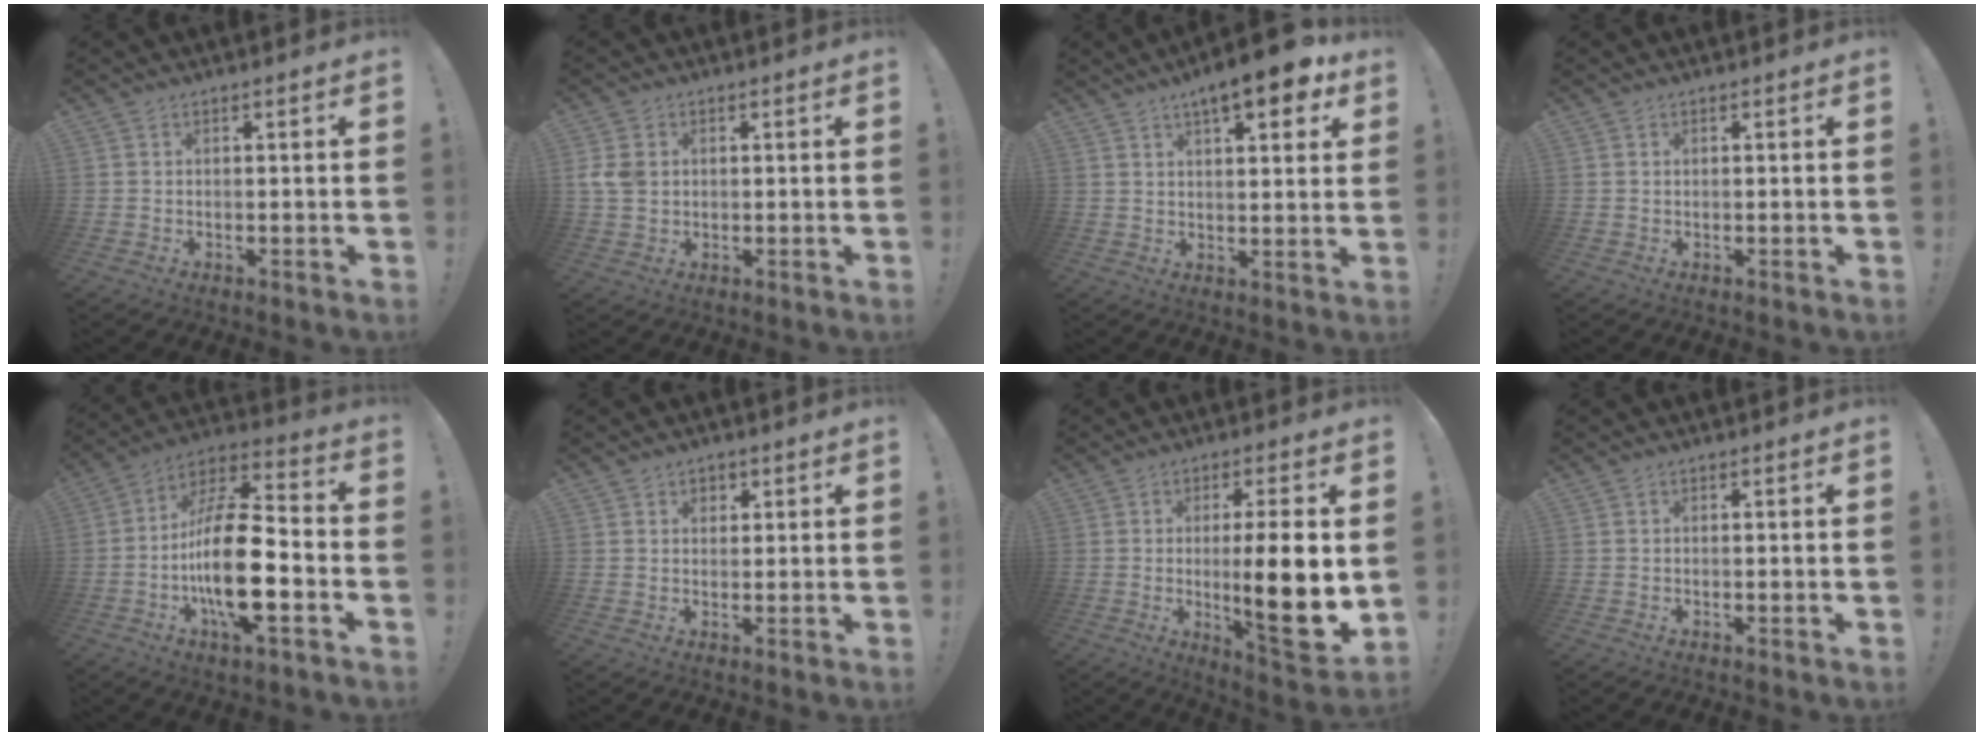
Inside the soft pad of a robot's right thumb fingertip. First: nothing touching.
{"total": 5.5, "force": [1.1, 4.3, 3.1], "torque": [-0.060, -0.001, 0.021]}
{"total": 10.7, "force": [6.4, 2.8, 8.1], "torque": [-0.107, -0.037, 0.102]}
{"total": 0.0}
{"total": 21.7, "force": [-4.9, 7.9, 19.6], "torque": [-0.369, 0.025, -0.080]}
{"total": 2.2, "force": [0.9, 1.8, 0.8], "torque": [-0.012, 0.001, 0.015]}
{"total": 16.3, "force": [-0.8, 2.7, 16.1], "torque": [-0.249, -0.015, -0.012]}
{"total": 0.0}